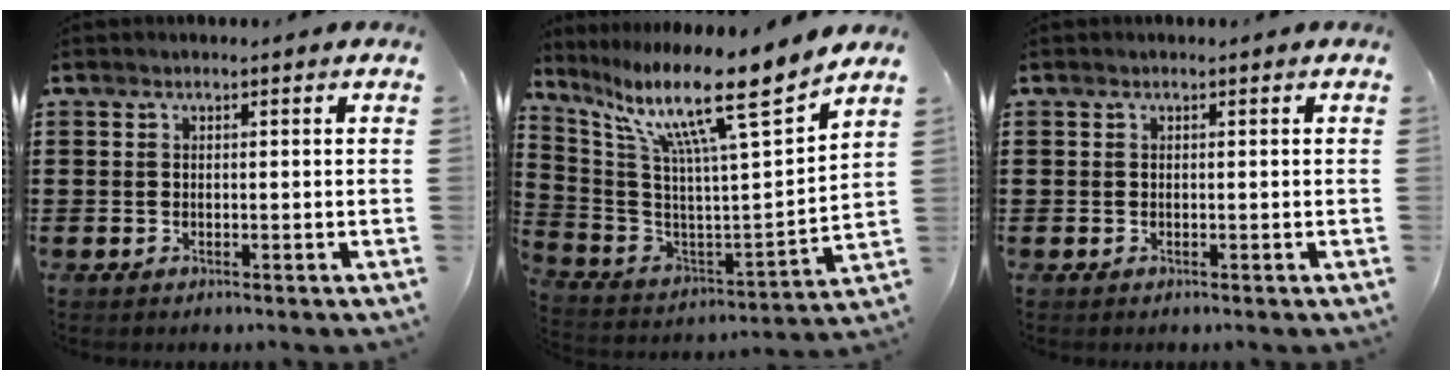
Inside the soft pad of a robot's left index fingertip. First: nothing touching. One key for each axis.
{"total": 13.8, "fx": 9.8, "fy": 0.3, "fz": 9.7, "tx": -0.199, "ty": -0.066, "tz": 0.145}
{"total": 0.0}